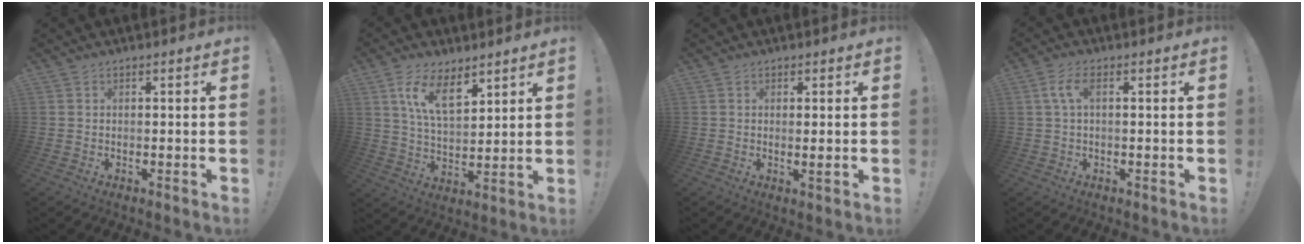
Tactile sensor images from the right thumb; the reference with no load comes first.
{"total": 11.5, "force": [7.1, 5.1, 7.4], "torque": [-0.130, -0.032, 0.131]}
{"total": 2.1, "force": [0.2, -0.2, 2.0], "torque": [-0.030, -0.006, 0.001]}
{"total": 4.7, "force": [0.8, 1.9, 4.2], "torque": [-0.092, 0.007, 0.015]}